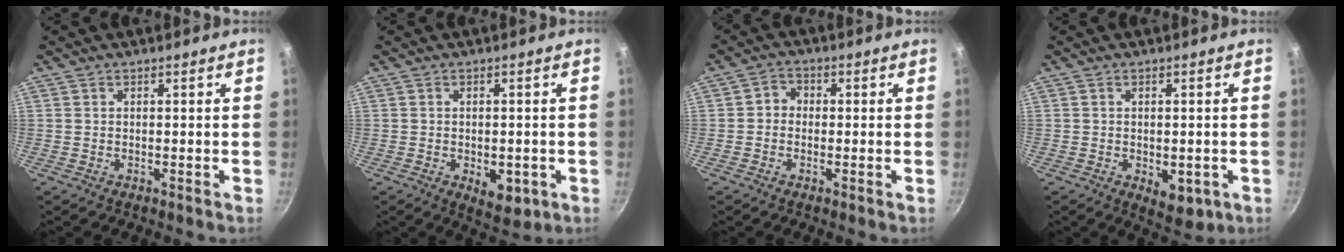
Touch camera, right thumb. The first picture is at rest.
{"total": 6.1, "force": [-1.8, 3.3, 4.8], "torque": [-0.049, -0.001, -0.016]}
{"total": 2.8, "force": [-0.5, 2.4, 1.2], "torque": [-0.008, 0.011, -0.019]}
{"total": 5.6, "force": [-1.5, 3.2, 4.4], "torque": [-0.046, -0.003, -0.012]}